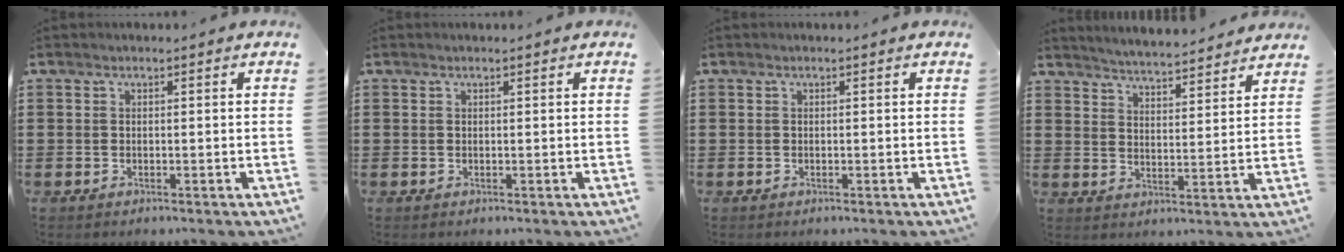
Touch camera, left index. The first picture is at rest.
{"total": 0.0}
{"total": 0.0}
{"total": 4.4, "force": [4.4, -0.6, 0.3], "torque": [-0.024, -0.032, 0.075]}